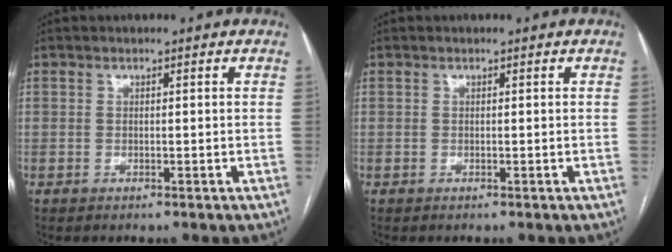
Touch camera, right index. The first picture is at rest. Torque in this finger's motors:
{"motor_torque": [0.00, 0.00, 0.00, 0.00]}